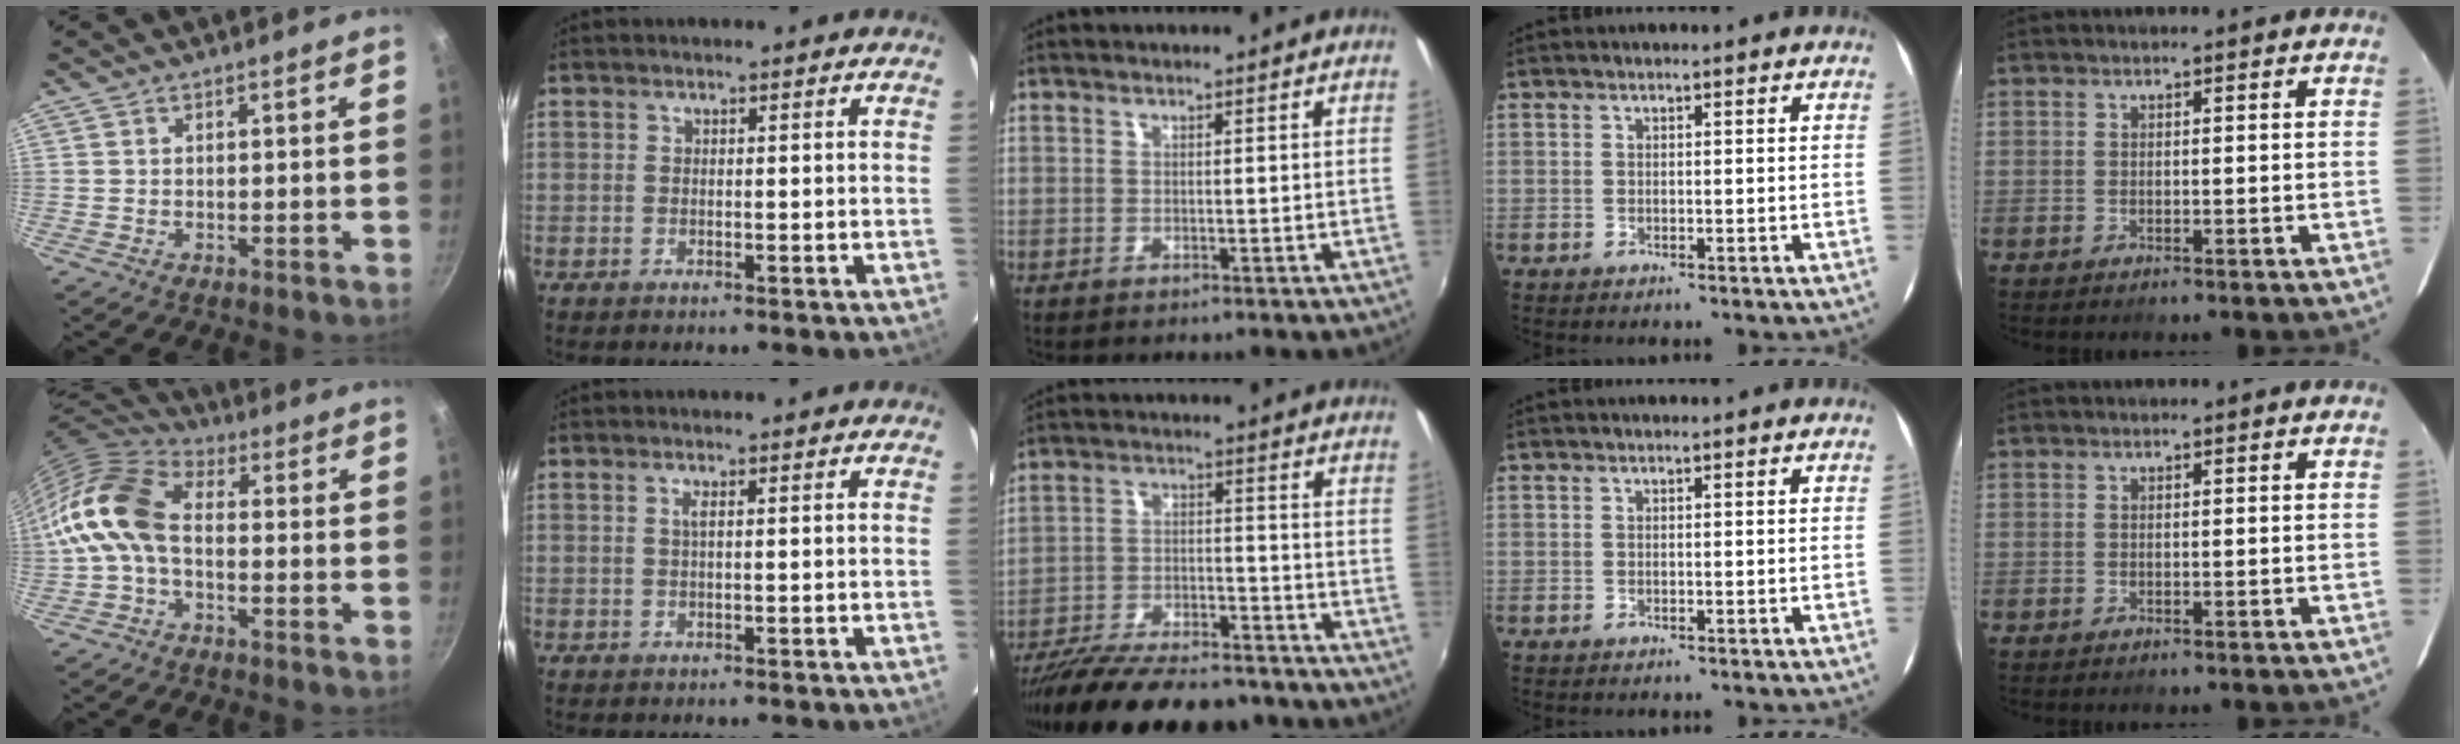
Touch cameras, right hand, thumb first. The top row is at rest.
{"thumb": {"total": 12.6, "force": [-1.4, 8.0, 9.6], "torque": [-0.181, 0.036, -0.047]}, "index": {"total": 0.9, "force": [0.2, -0.2, 0.9], "torque": [-0.017, 0.001, 0.001]}, "middle": {"total": 21.7, "force": [-18.5, 5.7, 9.9], "torque": [-0.191, -0.032, -0.277]}}